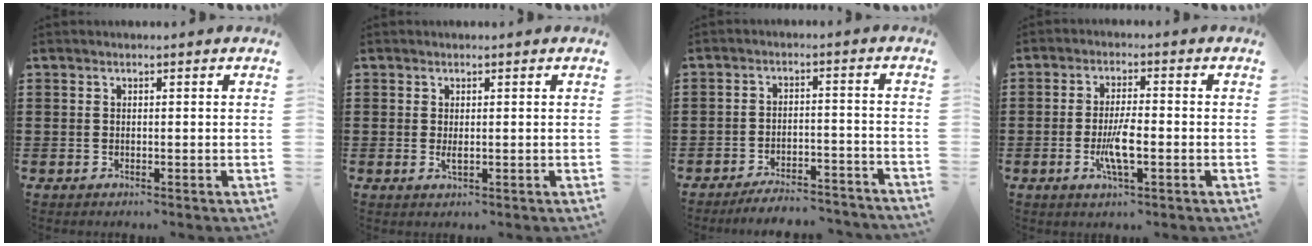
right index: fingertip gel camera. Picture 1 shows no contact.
{"total": 1.3, "force": [0.0, 0.4, 1.2], "torque": [-0.024, 0.001, 0.000]}
{"total": 4.8, "force": [-4.7, 0.3, 1.1], "torque": [-0.018, 0.002, -0.091]}
{"total": 5.3, "force": [-1.5, 1.2, 4.9], "torque": [-0.102, -0.004, -0.031]}